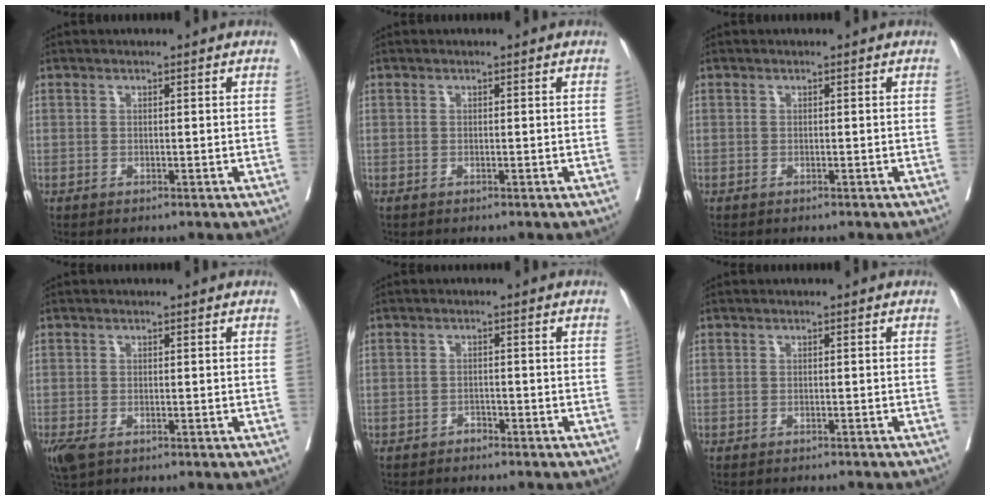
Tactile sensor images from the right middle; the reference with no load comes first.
{"total": 0.0}
{"total": 0.0}
{"total": 4.0, "force": [-2.3, 2.1, 2.6], "torque": [-0.065, -0.015, -0.038]}
{"total": 1.2, "force": [-1.1, 0.4, 0.2], "torque": [-0.009, 0.000, -0.019]}
{"total": 4.3, "force": [-4.1, 0.4, 1.2], "torque": [-0.013, -0.009, -0.048]}